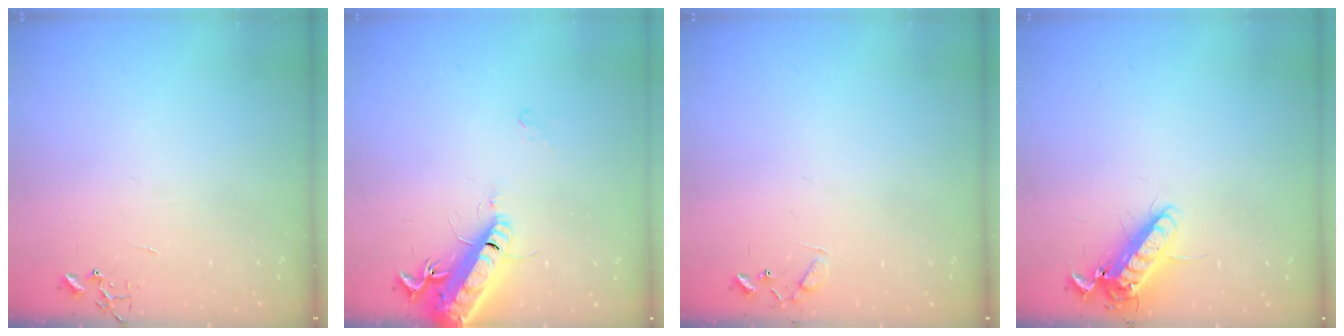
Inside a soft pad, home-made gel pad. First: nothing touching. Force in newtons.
{"total": 17.2, "press": 16.5, "slide": 4.6}
{"total": 5.6, "press": 5.6, "slide": 0.5}
{"total": 12.5, "press": 12.3, "slide": 2.1}